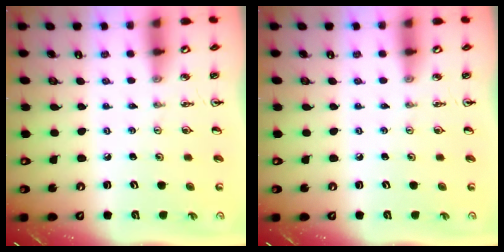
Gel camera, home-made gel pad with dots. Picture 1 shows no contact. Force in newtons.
{"total": 0.0}